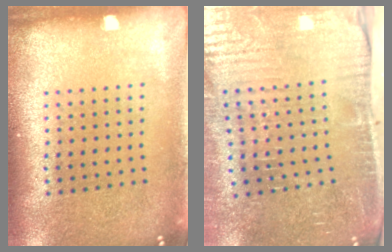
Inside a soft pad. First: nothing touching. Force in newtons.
{"total": 4.7, "press": 4.5, "slide": 1.5}